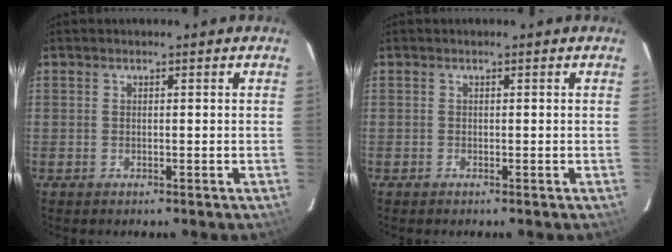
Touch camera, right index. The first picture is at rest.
{"total": 0.0}